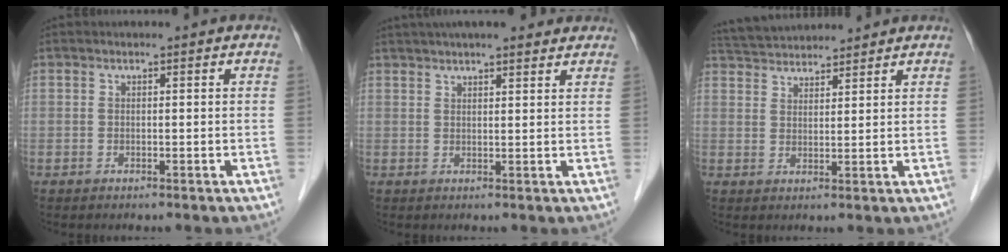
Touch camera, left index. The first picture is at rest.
{"total": 11.8, "force": [10.0, 2.2, 5.9], "torque": [-0.086, 0.040, 0.138]}
{"total": 9.2, "force": [8.8, 1.3, 2.1], "torque": [-0.045, 0.036, 0.146]}